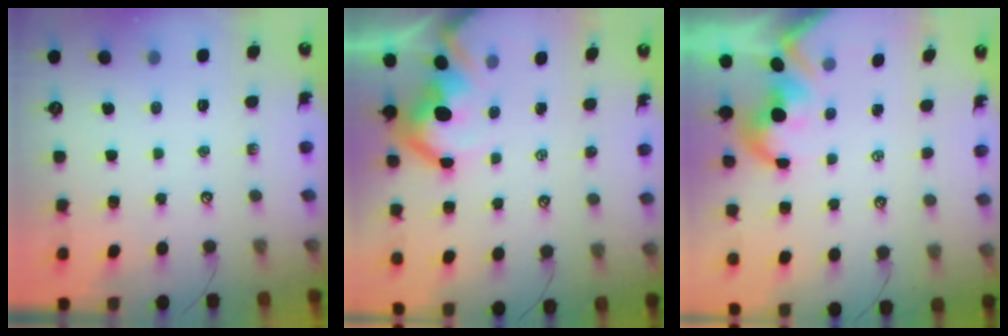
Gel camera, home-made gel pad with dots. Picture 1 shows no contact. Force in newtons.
{"total": 6.4, "press": 6.3, "slide": 1.1}
{"total": 1.7, "press": 1.4, "slide": 0.9}